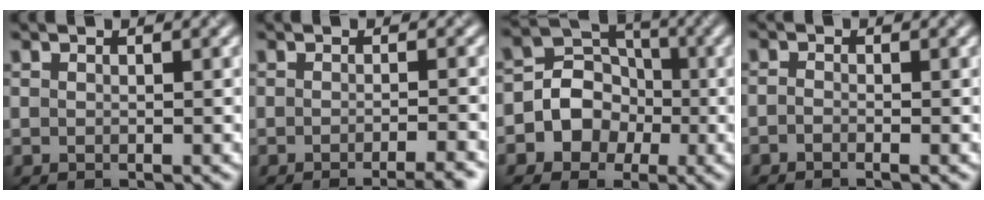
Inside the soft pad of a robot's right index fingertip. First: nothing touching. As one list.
[{"total": 3.0, "force": [-2.2, 0.5, 2.0], "torque": [-0.022, -0.005, -0.039]}, {"total": 5.7, "force": [-1.6, 5.1, 2.0], "torque": [-0.010, 0.015, -0.052]}, {"total": 0.7, "force": [-0.6, 0.1, 0.3], "torque": [-0.008, -0.004, -0.017]}]